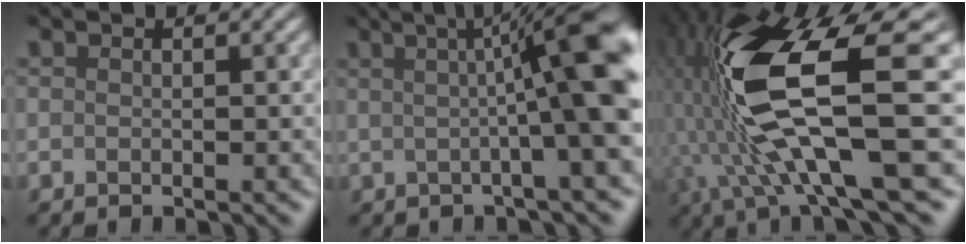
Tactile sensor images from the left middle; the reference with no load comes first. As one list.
[{"total": 9.4, "force": [1.7, 1.4, 9.2], "torque": [-0.099, 0.015, 0.017]}, {"total": 13.4, "force": [1.6, 5.2, 12.2], "torque": [-0.247, -0.014, 0.033]}]